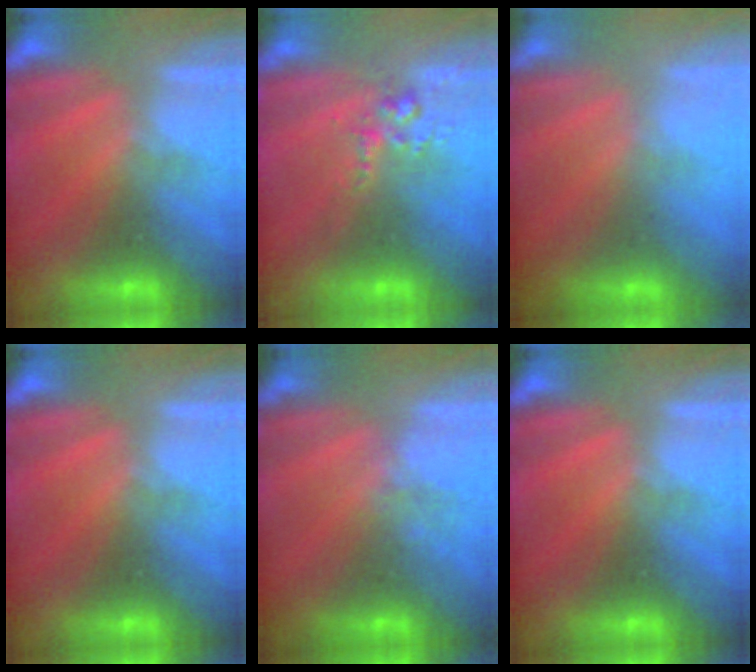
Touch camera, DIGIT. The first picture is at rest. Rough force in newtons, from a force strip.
{"total": 2.6}
{"total": 2.9}
{"total": 0.0}
{"total": 2.3}
{"total": 0.0}